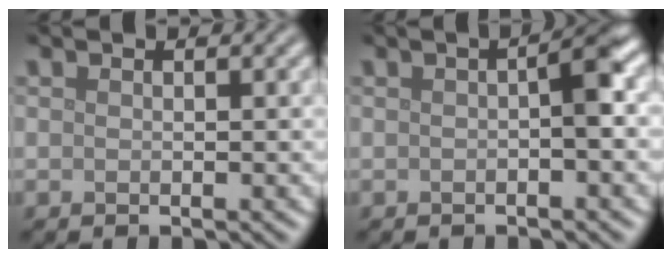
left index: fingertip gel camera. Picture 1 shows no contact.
{"total": 2.3, "force": [-0.1, 0.3, 2.3], "torque": [-0.035, 0.010, -0.002]}